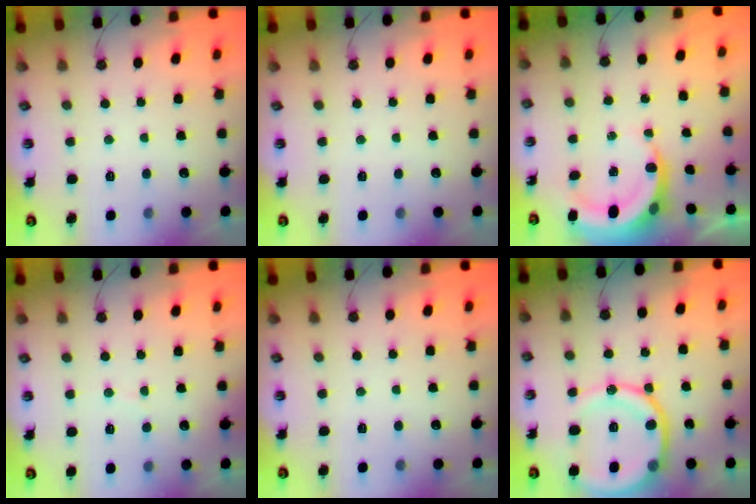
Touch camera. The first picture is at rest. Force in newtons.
{"total": 0.0}
{"total": 7.0, "press": 6.9, "slide": 1.0}
{"total": 2.9, "press": 2.7, "slide": 1.1}
{"total": 0.0}
{"total": 17.4, "press": 17.3, "slide": 2.2}